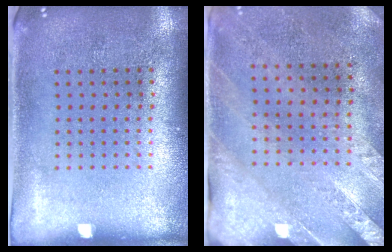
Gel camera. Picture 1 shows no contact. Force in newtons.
{"total": 2.5, "press": 2.1, "slide": 1.4}